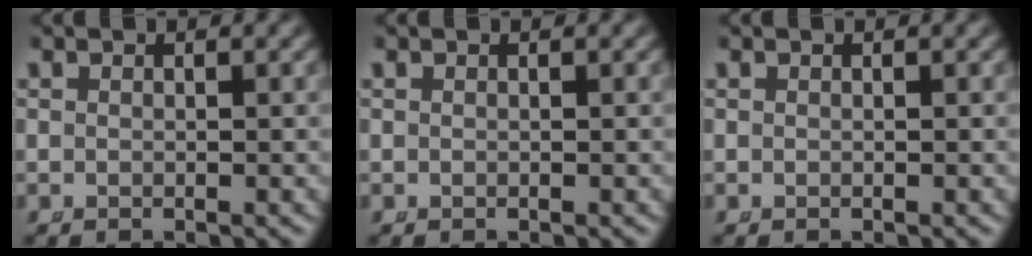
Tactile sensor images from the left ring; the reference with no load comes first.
{"total": 0.0}
{"total": 0.0}